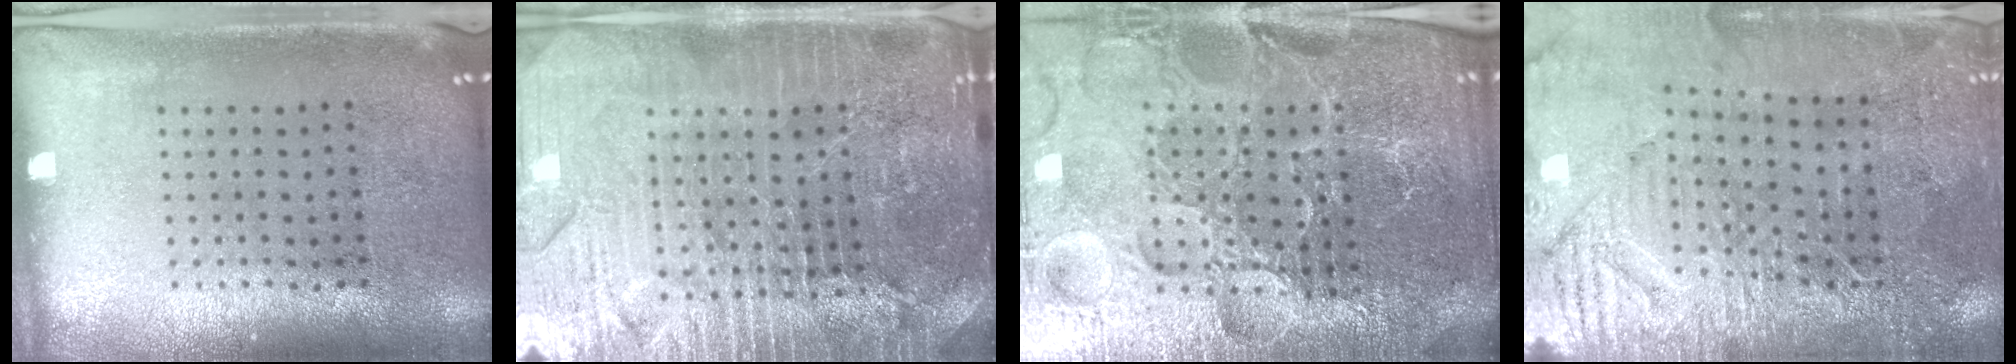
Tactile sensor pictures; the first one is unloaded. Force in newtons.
{"total": 5.2, "press": 4.8, "slide": 2.1}
{"total": 6.0, "press": 5.4, "slide": 2.7}
{"total": 3.3, "press": 3.3, "slide": 0.3}